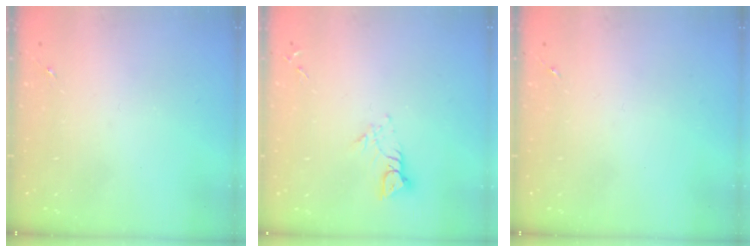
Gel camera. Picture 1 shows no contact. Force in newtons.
{"total": 5.6, "press": 5.6, "slide": 0.5}
{"total": 0.0}